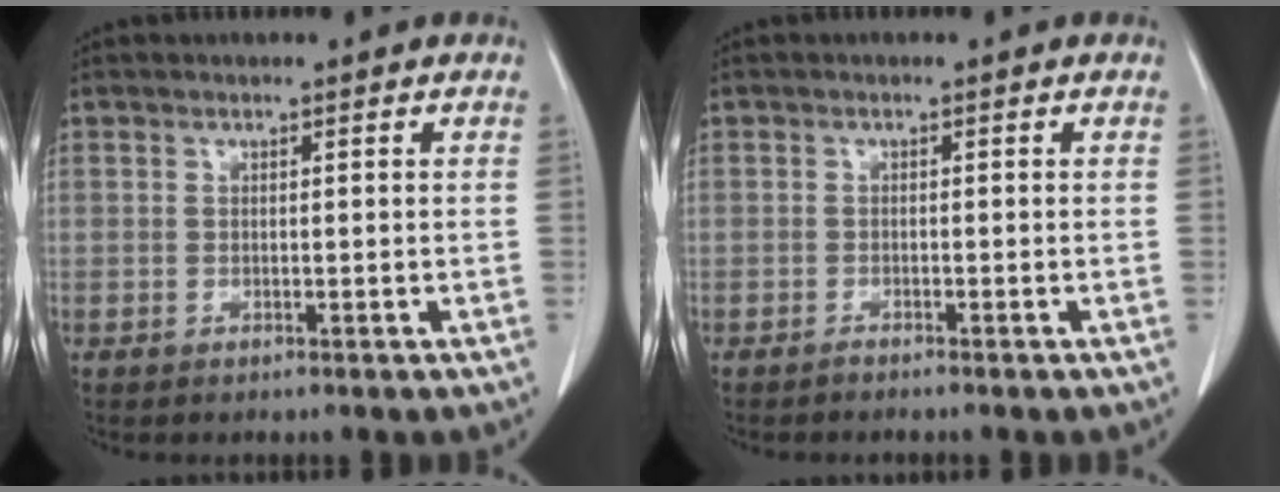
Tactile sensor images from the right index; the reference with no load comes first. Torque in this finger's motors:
{"motor_torque": [0.05, -0.05, 0.00, 0.01]}